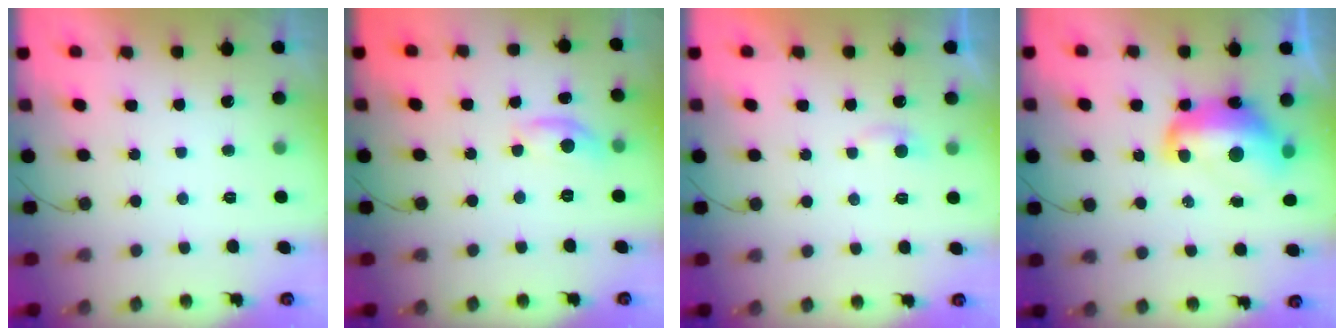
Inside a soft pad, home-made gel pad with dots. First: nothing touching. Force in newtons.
{"total": 7.8, "press": 7.8, "slide": 0.5}
{"total": 4.1, "press": 4.1, "slide": 0.5}
{"total": 14.9, "press": 14.9, "slide": 1.1}